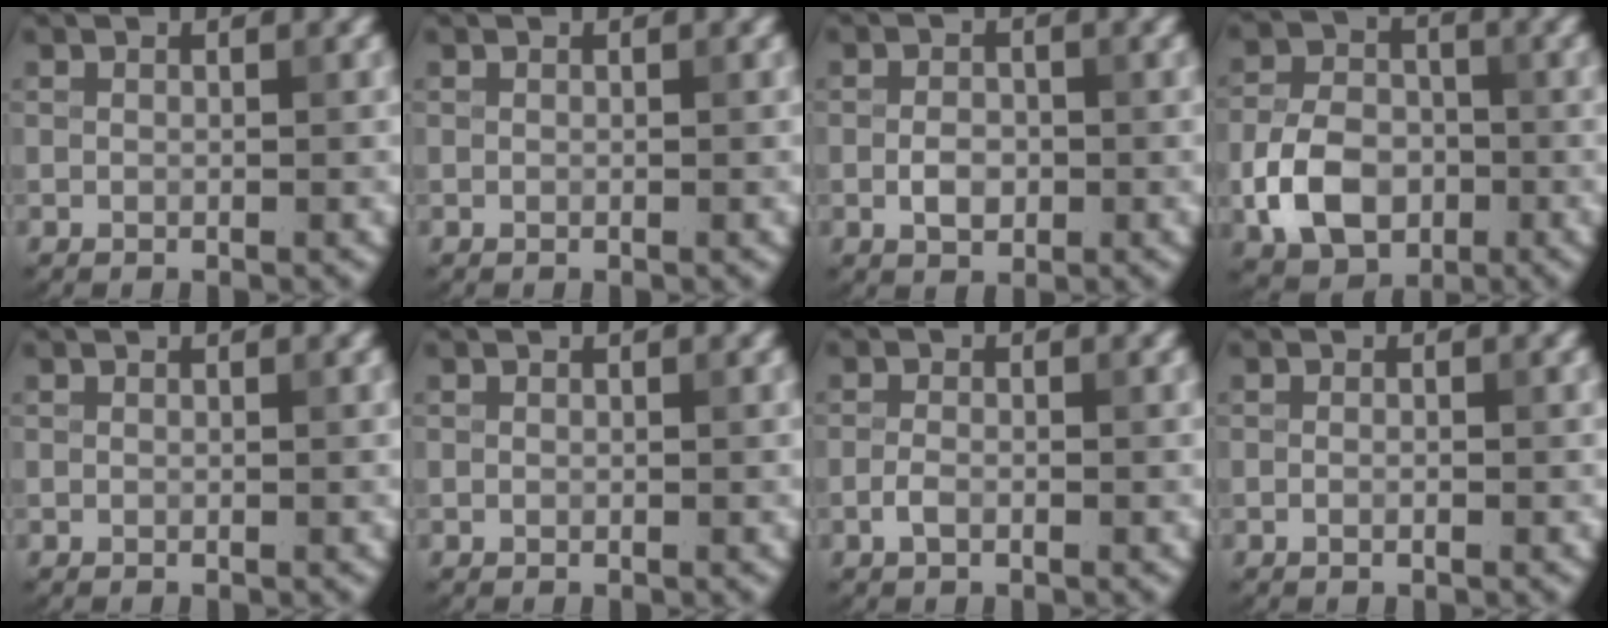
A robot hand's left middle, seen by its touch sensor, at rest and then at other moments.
{"total": 0.0}
{"total": 2.2, "force": [-0.5, 1.4, 1.6], "torque": [-0.030, 0.001, -0.012]}
{"total": 6.5, "force": [-2.2, 4.7, 4.0], "torque": [-0.078, 0.002, -0.048]}
{"total": 0.0}
{"total": 0.0}
{"total": 1.3, "force": [-0.6, 0.6, 1.0], "torque": [-0.022, 0.001, -0.016]}
{"total": 0.7, "force": [-0.3, 0.3, 0.6], "torque": [-0.011, -0.003, -0.005]}